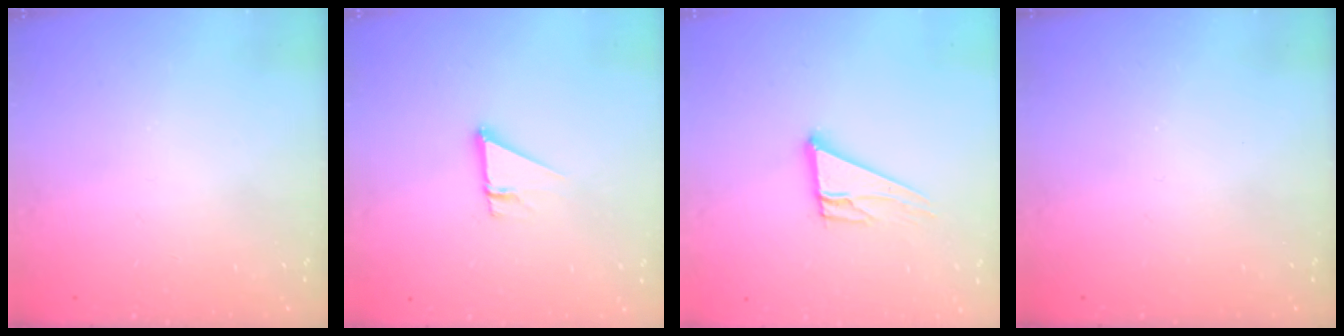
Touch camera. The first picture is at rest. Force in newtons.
{"total": 2.7, "press": 2.7, "slide": 0.2}
{"total": 10.0, "press": 10.0, "slide": 0.5}
{"total": 0.0}